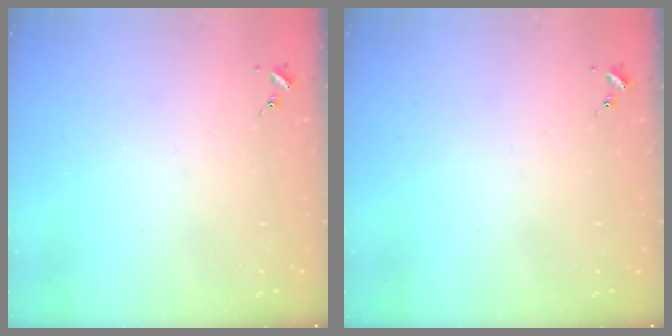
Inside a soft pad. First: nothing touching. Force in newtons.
{"total": 0.0}